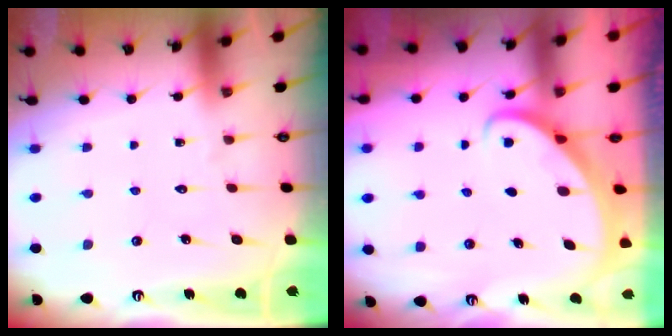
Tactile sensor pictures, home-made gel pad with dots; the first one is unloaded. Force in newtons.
{"total": 2.5, "press": 2.5, "slide": 0.2}